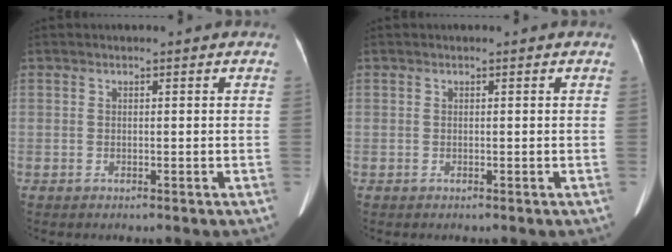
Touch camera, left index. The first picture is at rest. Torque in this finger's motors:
{"motor_torque": [0.15, 0.09, 0.02, 0.01]}